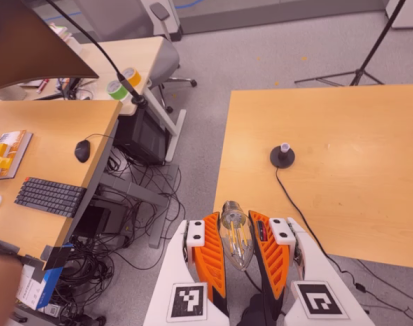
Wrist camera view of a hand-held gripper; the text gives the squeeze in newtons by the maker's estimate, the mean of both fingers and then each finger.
{"total": 20.4, "left": 21.8, "right": 19.1}